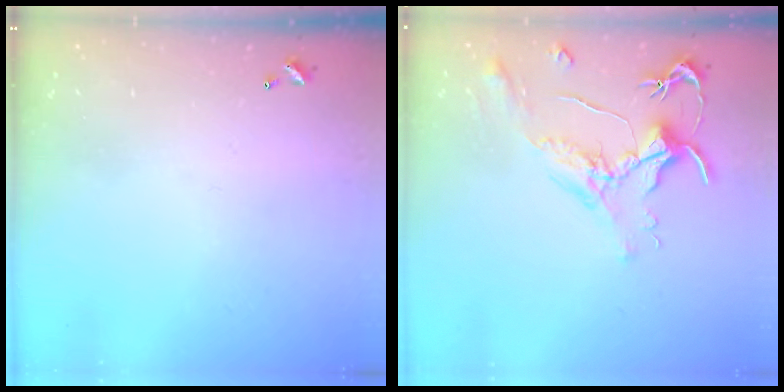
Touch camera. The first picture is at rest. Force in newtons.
{"total": 1.6, "press": 1.5, "slide": 0.7}